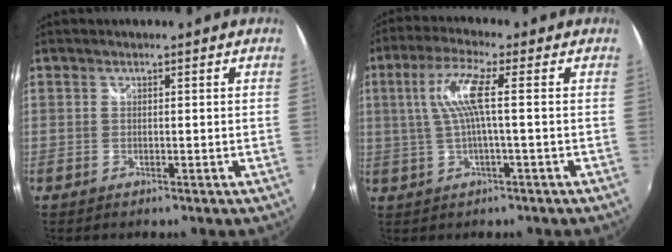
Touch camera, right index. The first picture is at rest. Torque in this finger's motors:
{"motor_torque": [0.96, 0.07, 0.52, 0.14]}